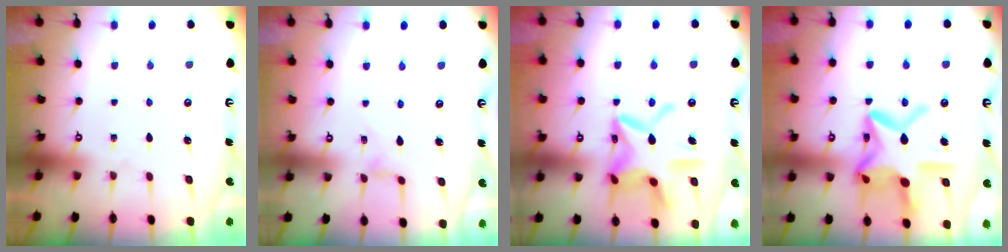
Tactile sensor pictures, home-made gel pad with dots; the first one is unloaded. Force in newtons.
{"total": 1.6, "press": 1.5, "slide": 0.3}
{"total": 17.9, "press": 17.8, "slide": 1.7}
{"total": 20.0, "press": 20.0, "slide": 1.5}